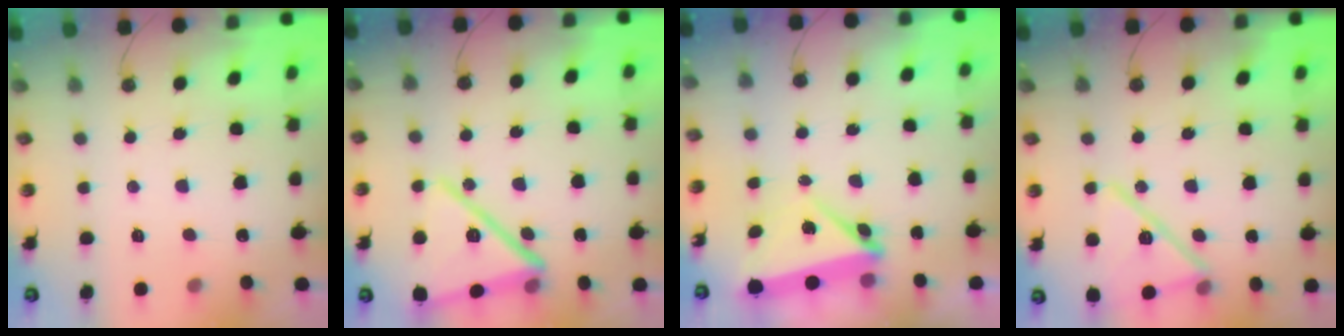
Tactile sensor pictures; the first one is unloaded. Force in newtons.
{"total": 18.5, "press": 17.3, "slide": 6.7}
{"total": 5.7, "press": 5.7, "slide": 0.7}
{"total": 16.4, "press": 15.6, "slide": 5.0}